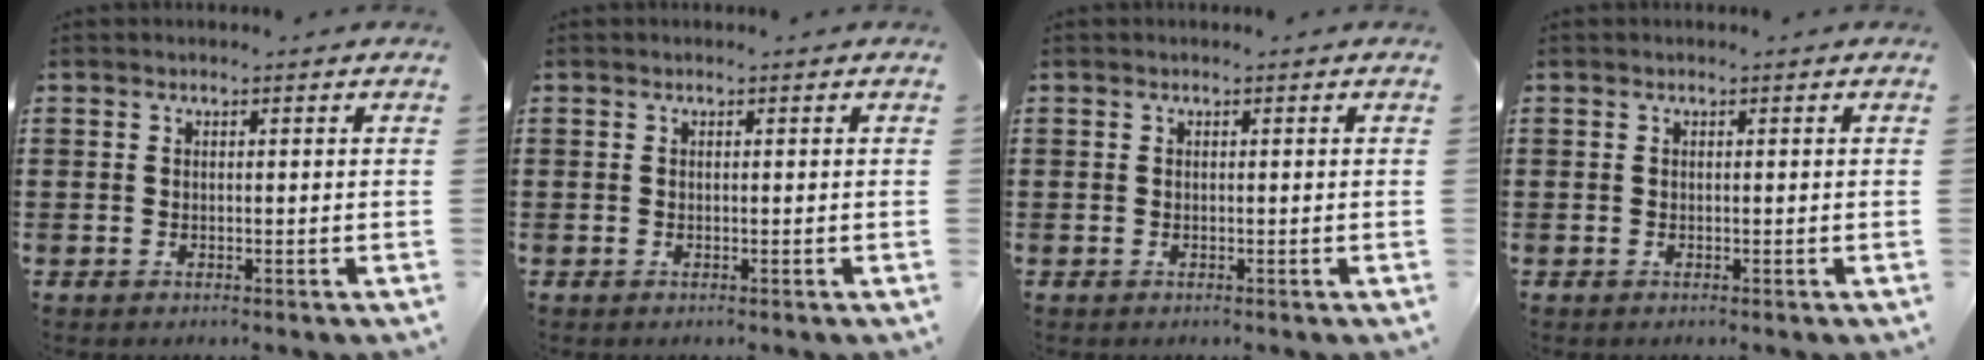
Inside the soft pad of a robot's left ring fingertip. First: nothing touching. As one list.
[{"total": 0.0}, {"total": 0.0}, {"total": 0.0}]